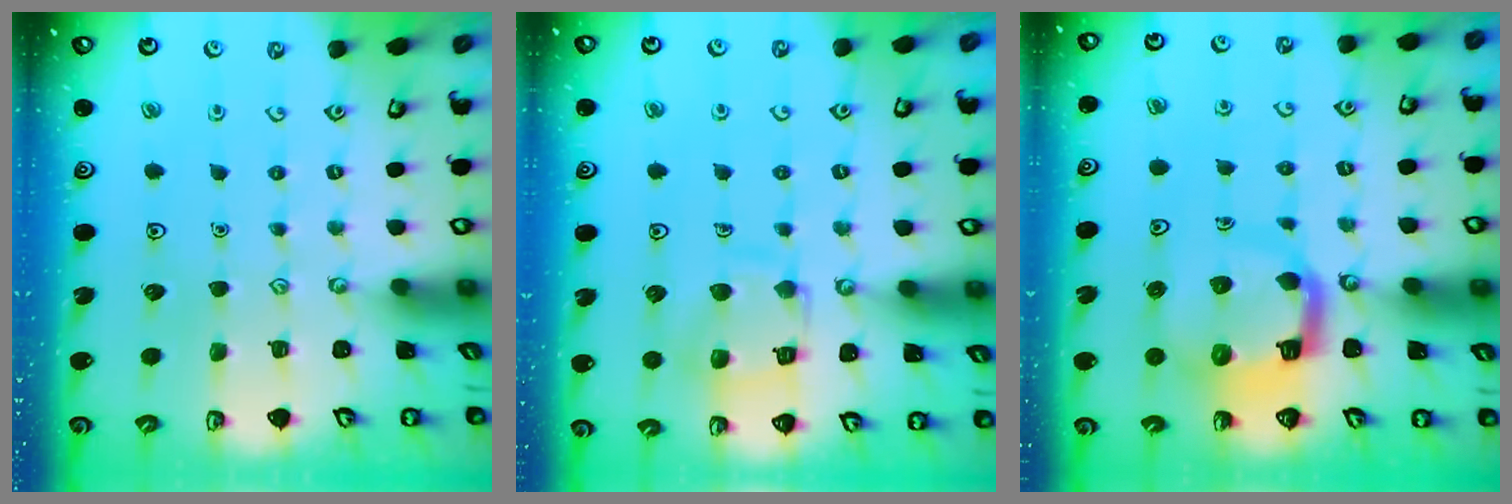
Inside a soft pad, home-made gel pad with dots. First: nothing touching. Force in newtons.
{"total": 12.4, "press": 12.4, "slide": 1.2}
{"total": 10.0, "press": 9.9, "slide": 1.2}